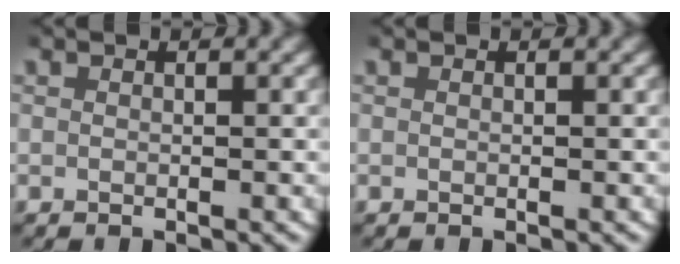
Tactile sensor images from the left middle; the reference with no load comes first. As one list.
[{"total": 0.0}]